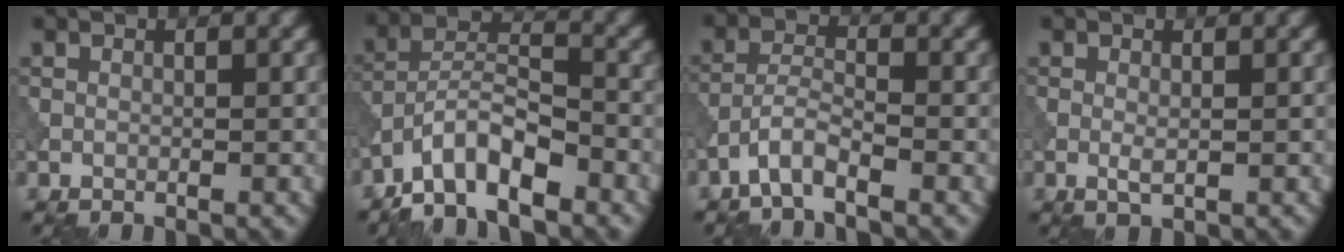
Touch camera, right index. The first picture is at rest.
{"total": 6.8, "force": [-5.1, 2.1, 4.1], "torque": [-0.066, 0.008, -0.102]}
{"total": 3.1, "force": [-2.3, 0.7, 2.0], "torque": [-0.041, 0.006, -0.054]}
{"total": 1.1, "force": [-0.1, 0.3, 1.0], "torque": [-0.022, -0.003, -0.002]}